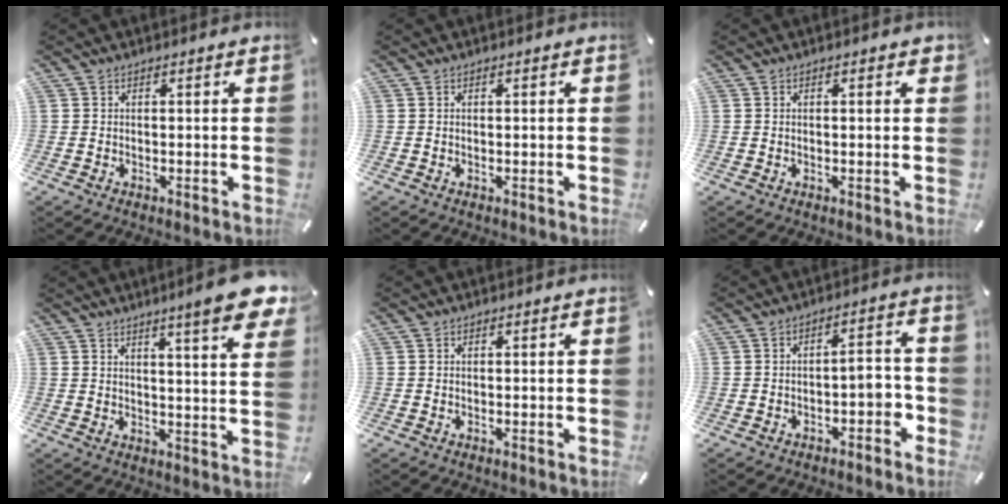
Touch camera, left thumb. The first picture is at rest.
{"total": 0.0}
{"total": 1.3, "force": [0.2, 0.4, 1.2], "torque": [-0.017, 0.000, 0.001]}
{"total": 10.9, "force": [6.8, 1.1, 8.4], "torque": [-0.124, -0.041, 0.109]}
{"total": 0.0}
{"total": 5.2, "force": [-2.2, 3.0, 3.6], "torque": [-0.045, 0.010, -0.045]}